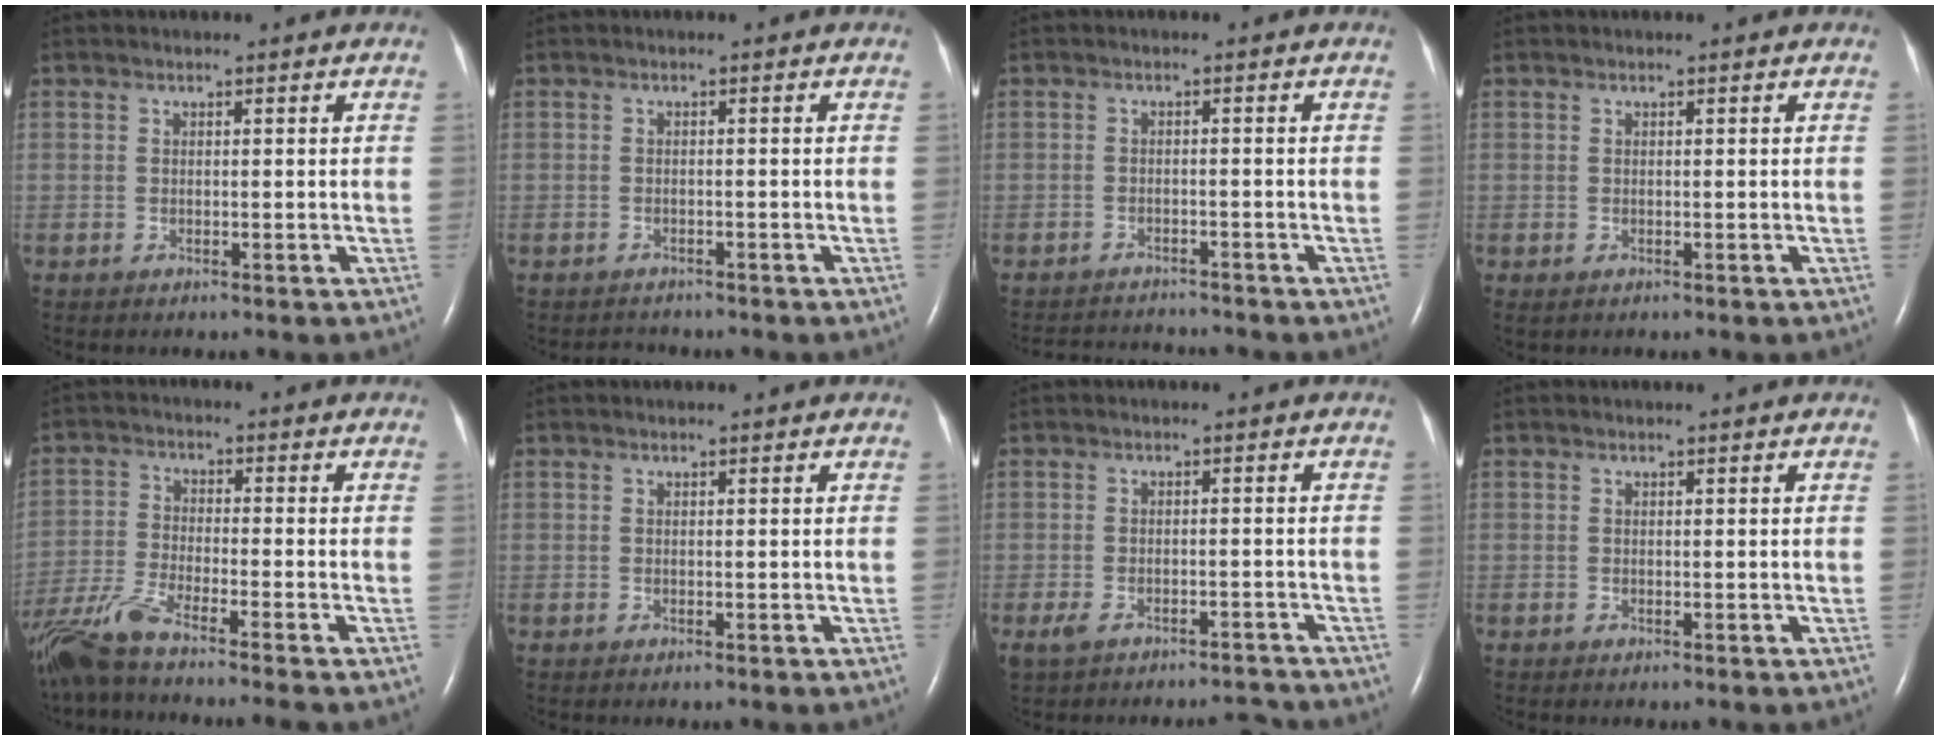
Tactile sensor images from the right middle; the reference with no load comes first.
{"total": 1.7, "force": [-1.6, 0.4, -0.3], "torque": [0.001, -0.006, -0.023]}
{"total": 6.0, "force": [-6.0, 0.2, 0.5], "torque": [-0.010, -0.001, -0.091]}
{"total": 0.0}
{"total": 10.5, "force": [-8.8, -1.0, 5.7], "torque": [-0.109, -0.035, -0.158]}
{"total": 0.0}
{"total": 5.0, "force": [-4.3, 1.6, 1.9], "torque": [-0.035, 0.004, -0.068]}
{"total": 0.0}